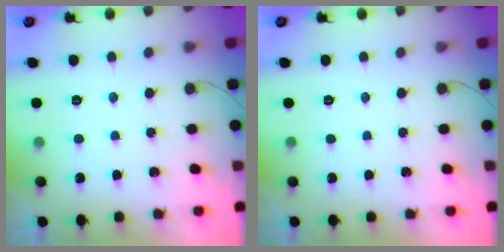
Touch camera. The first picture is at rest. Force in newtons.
{"total": 0.0}